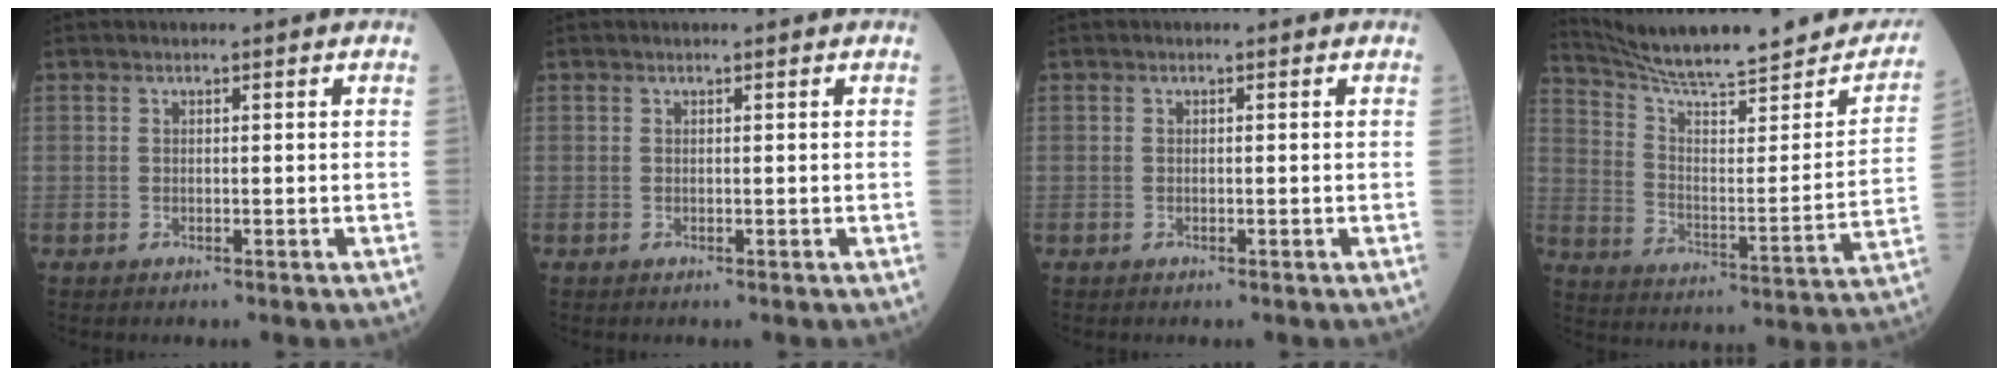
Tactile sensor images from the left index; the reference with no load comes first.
{"total": 0.0}
{"total": 0.0}
{"total": 22.6, "force": [20.3, 2.4, 9.8], "torque": [-0.145, -0.045, 0.282]}